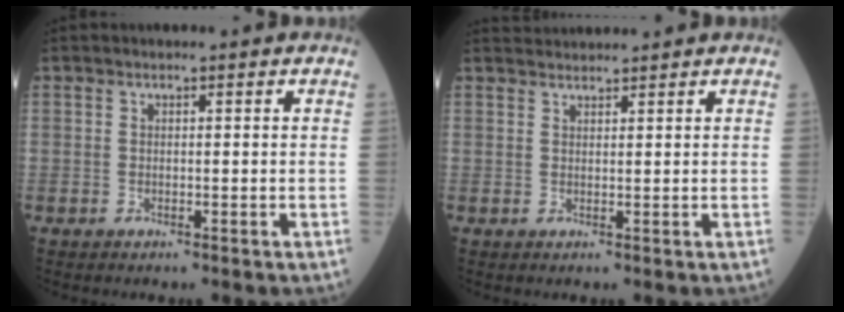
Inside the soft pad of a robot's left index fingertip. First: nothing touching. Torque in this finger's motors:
{"motor_torque": [-0.38, -0.66, 0.02, 0.02]}